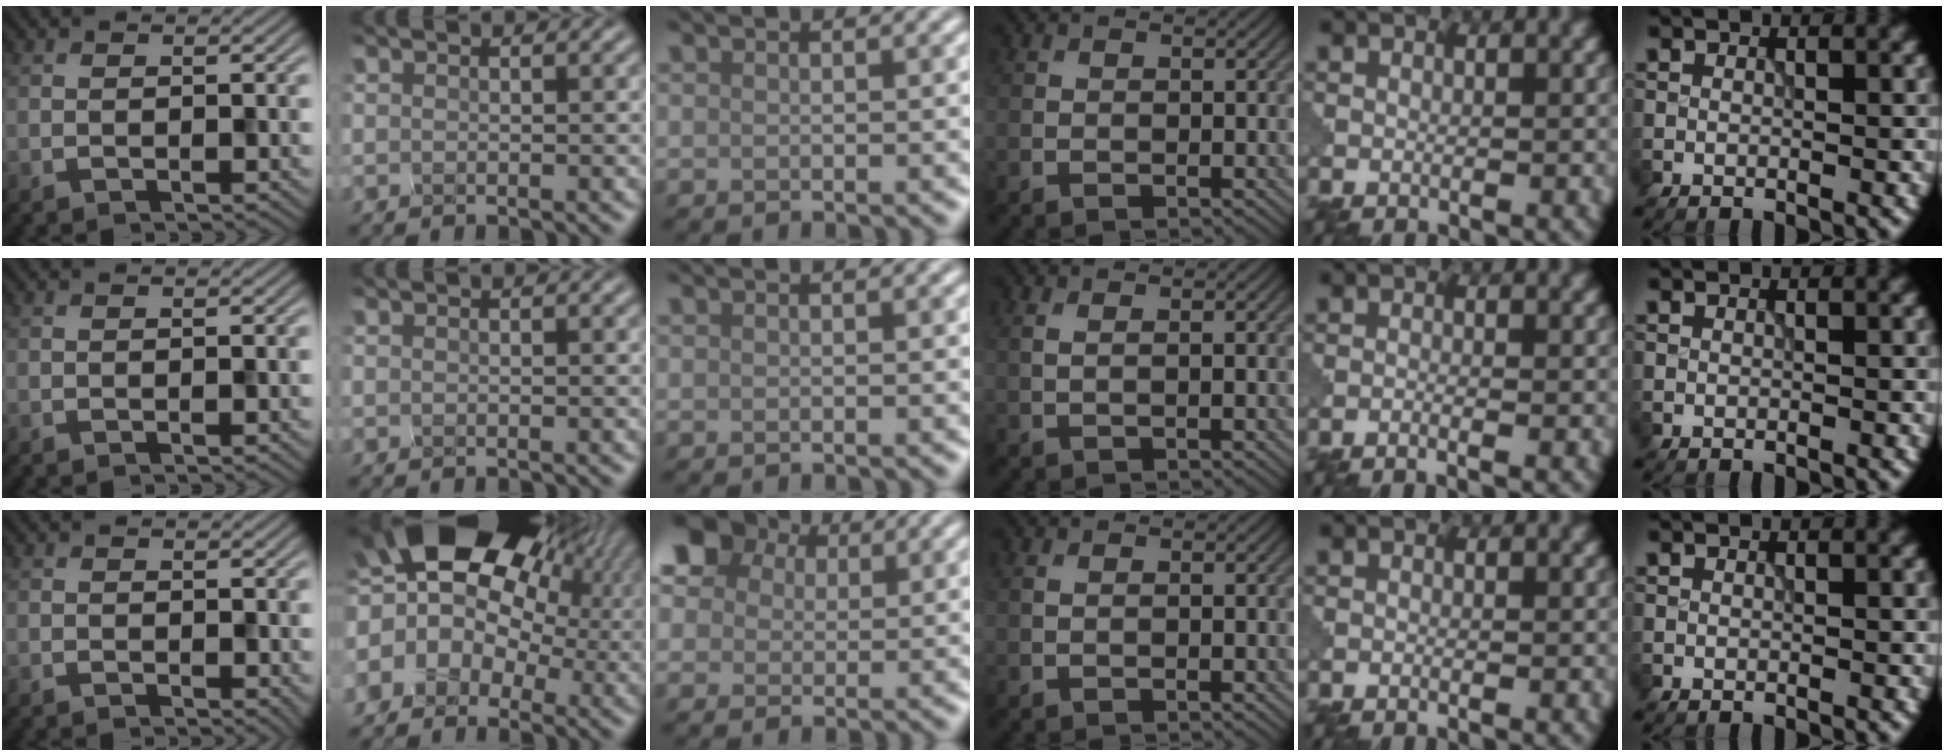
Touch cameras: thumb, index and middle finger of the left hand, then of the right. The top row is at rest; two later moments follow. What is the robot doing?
{"motion": "squeeze", "object": "hand grip exerciser"}